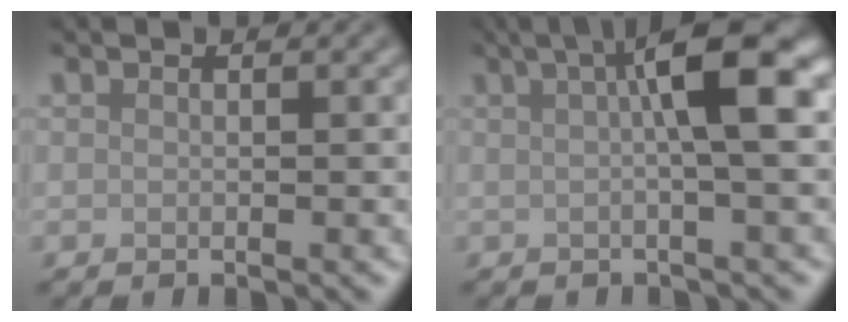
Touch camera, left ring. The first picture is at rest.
{"total": 6.4, "force": [1.4, 0.9, 6.2], "torque": [-0.079, 0.022, 0.015]}